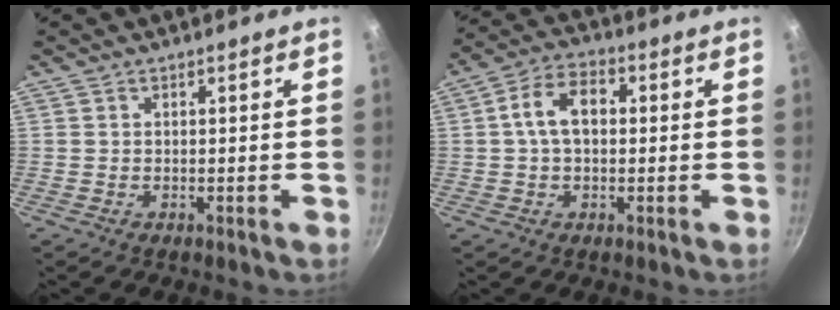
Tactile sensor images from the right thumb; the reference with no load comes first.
{"total": 8.6, "force": [0.9, 5.5, 6.6], "torque": [-0.101, 0.025, 0.003]}